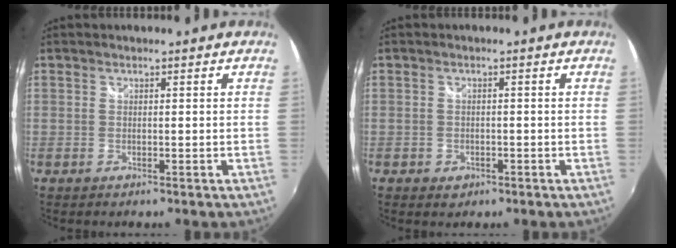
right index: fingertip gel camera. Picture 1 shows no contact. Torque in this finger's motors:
{"motor_torque": [0.23, -0.22, 0.06, 0.00]}